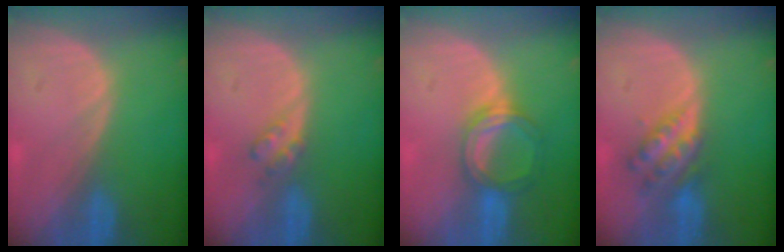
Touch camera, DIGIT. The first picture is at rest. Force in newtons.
{"total": 2.4, "press": 2.4, "slide": 0.2}
{"total": 5.1, "press": 5.0, "slide": 1.1}
{"total": 6.1, "press": 5.4, "slide": 3.0}